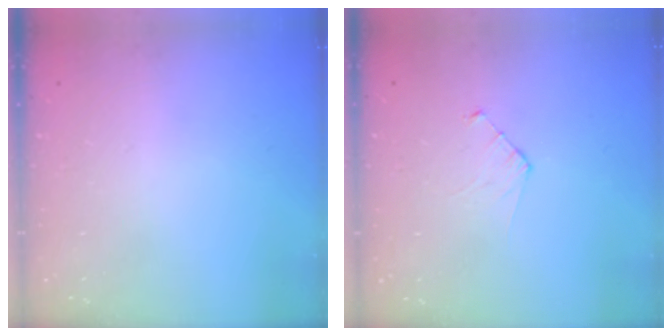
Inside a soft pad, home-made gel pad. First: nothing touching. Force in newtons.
{"total": 3.8, "press": 3.8, "slide": 0.3}